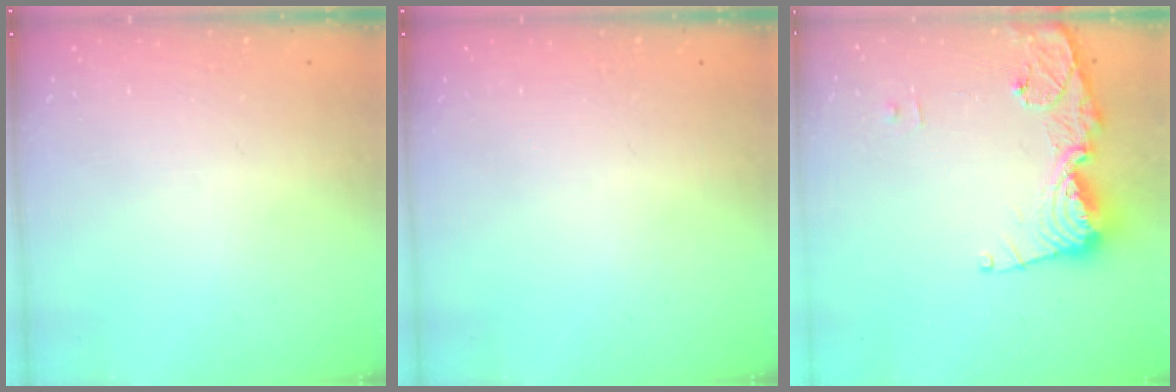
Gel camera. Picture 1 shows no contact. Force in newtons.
{"total": 0.0}
{"total": 14.4, "press": 14.4, "slide": 1.4}